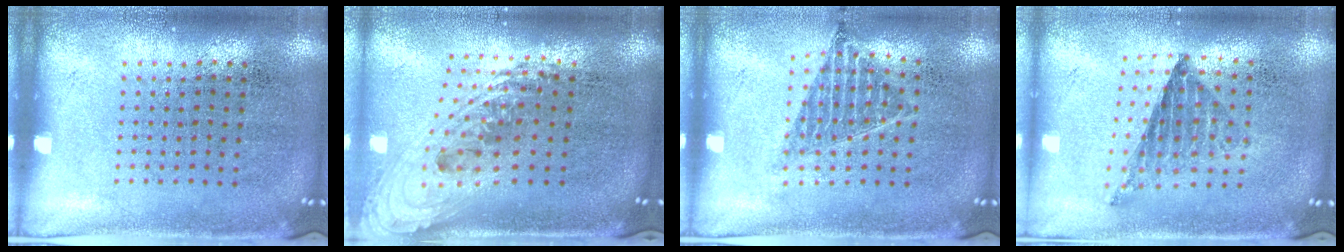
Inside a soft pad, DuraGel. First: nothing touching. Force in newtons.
{"total": 2.4, "press": 1.8, "slide": 1.6}
{"total": 0.9, "press": 0.9, "slide": 0.2}
{"total": 0.9, "press": 0.9, "slide": 0.1}